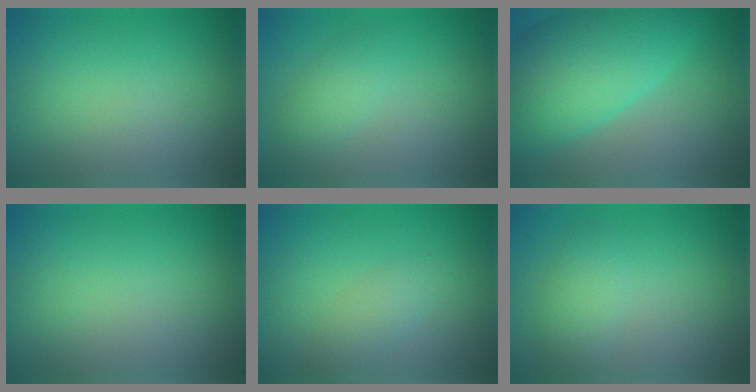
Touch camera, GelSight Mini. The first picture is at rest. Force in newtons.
{"total": 2.0, "press": 2.0, "slide": 0.1}
{"total": 9.7, "press": 9.7, "slide": 0.3}
{"total": 0.0}
{"total": 1.8, "press": 1.8, "slide": 0.1}
{"total": 2.2, "press": 2.2, "slide": 0.2}